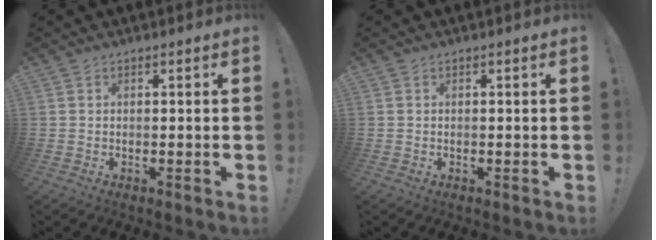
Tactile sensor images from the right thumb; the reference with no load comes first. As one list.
[{"total": 0.0}]